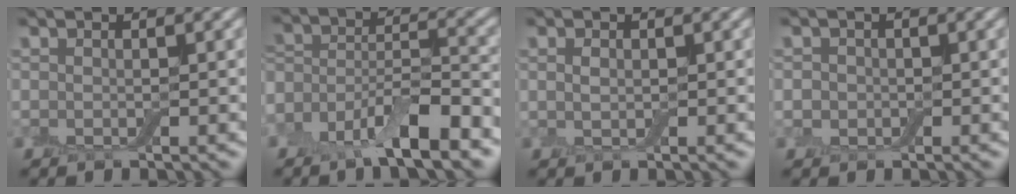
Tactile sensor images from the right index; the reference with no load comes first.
{"total": 7.8, "force": [-5.1, 2.6, 5.3], "torque": [-0.087, 0.001, -0.098]}
{"total": 0.9, "force": [0.2, 0.6, 0.6], "torque": [-0.015, 0.001, 0.005]}
{"total": 1.5, "force": [0.0, 1.4, 0.5], "torque": [0.000, -0.001, -0.010]}